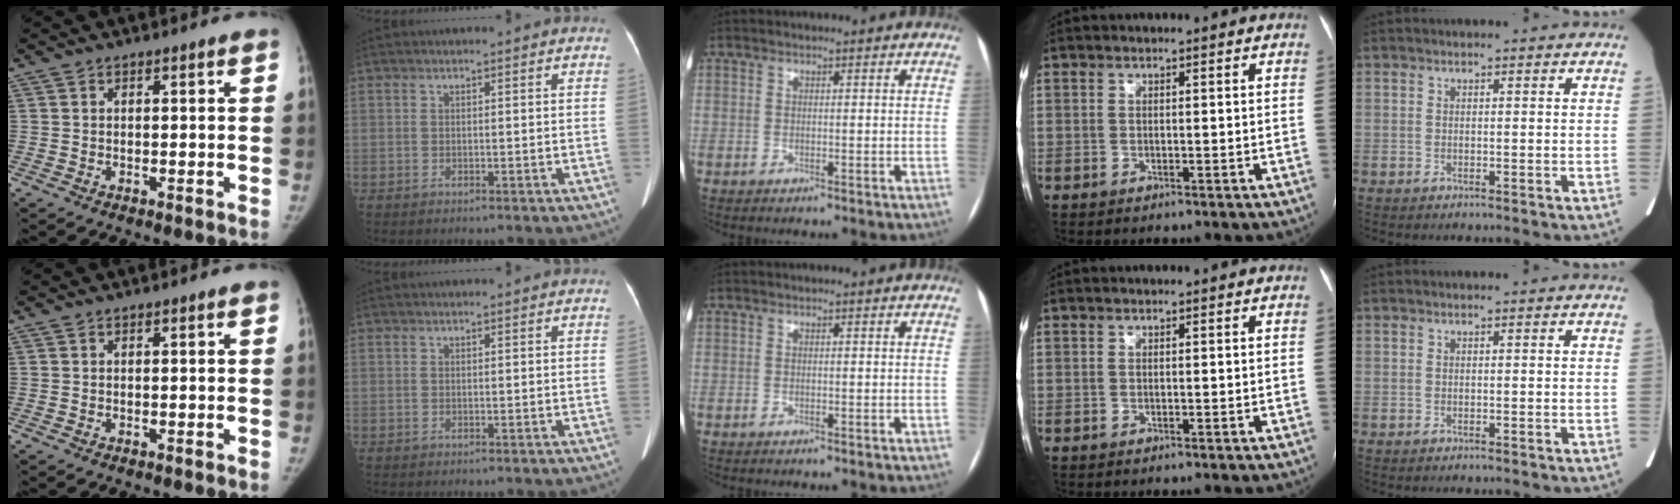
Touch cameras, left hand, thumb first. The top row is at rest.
{}